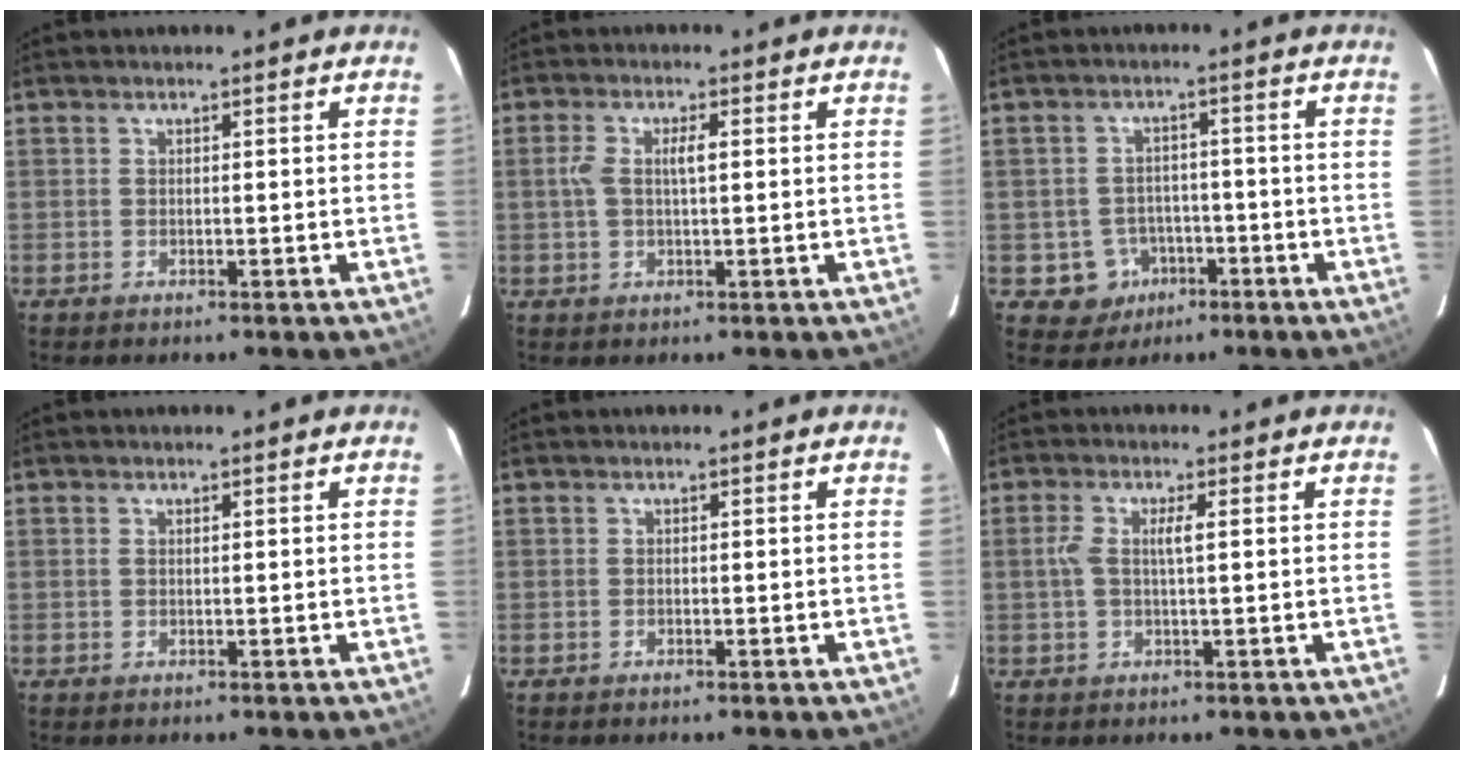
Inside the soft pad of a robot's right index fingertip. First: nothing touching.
{"total": 3.9, "force": [0.5, 1.1, 3.7], "torque": [-0.080, 0.011, 0.009]}
{"total": 6.0, "force": [-2.2, 5.5, 0.6], "torque": [-0.005, 0.012, -0.025]}
{"total": 0.5, "force": [0.2, 0.2, 0.4], "torque": [-0.013, 0.003, 0.005]}
{"total": 0.0}
{"total": 3.5, "force": [0.5, 0.6, 3.4], "torque": [-0.074, 0.007, 0.008]}